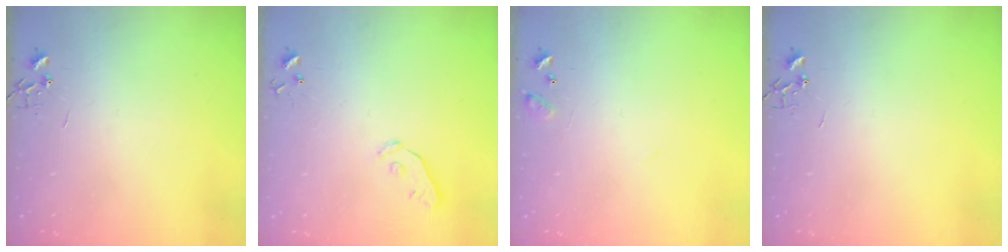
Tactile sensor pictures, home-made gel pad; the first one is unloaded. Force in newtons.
{"total": 4.7, "press": 4.6, "slide": 0.7}
{"total": 8.4, "press": 8.4, "slide": 0.5}
{"total": 0.0}